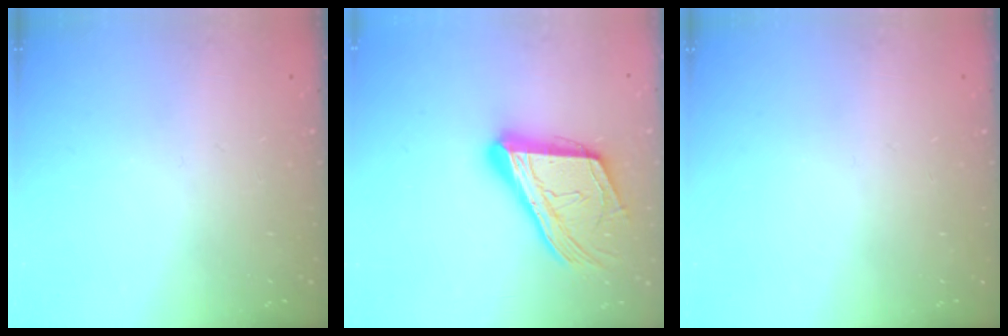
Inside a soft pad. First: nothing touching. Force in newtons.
{"total": 21.0, "press": 20.8, "slide": 2.7}
{"total": 0.0}